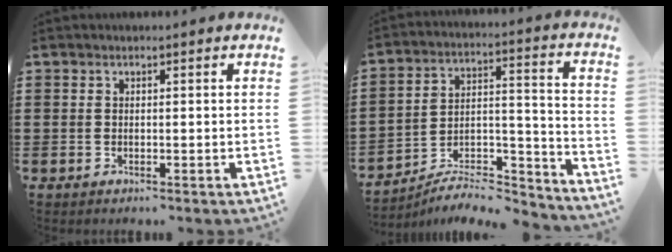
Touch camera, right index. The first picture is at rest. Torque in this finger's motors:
{"motor_torque": [1.43, 0.71, 0.70, 0.14]}